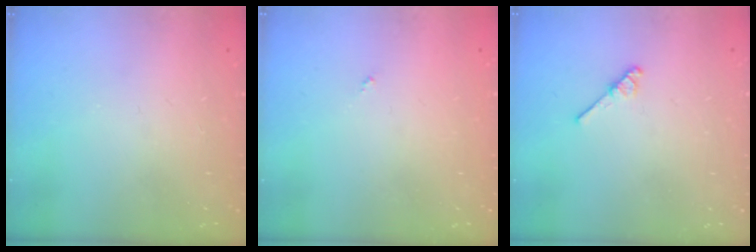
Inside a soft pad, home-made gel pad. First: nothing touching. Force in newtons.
{"total": 0.0}
{"total": 3.0, "press": 2.9, "slide": 0.5}